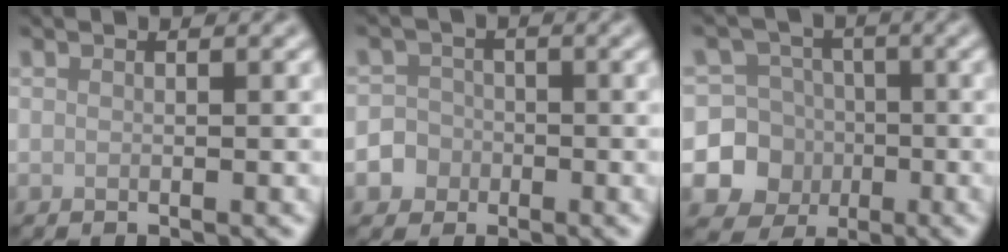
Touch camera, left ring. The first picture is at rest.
{"total": 4.3, "force": [-2.1, 3.7, 0.5], "torque": [0.013, -0.005, -0.046]}
{"total": 9.0, "force": [-2.3, 8.6, 1.4], "torque": [-0.019, -0.003, -0.062]}